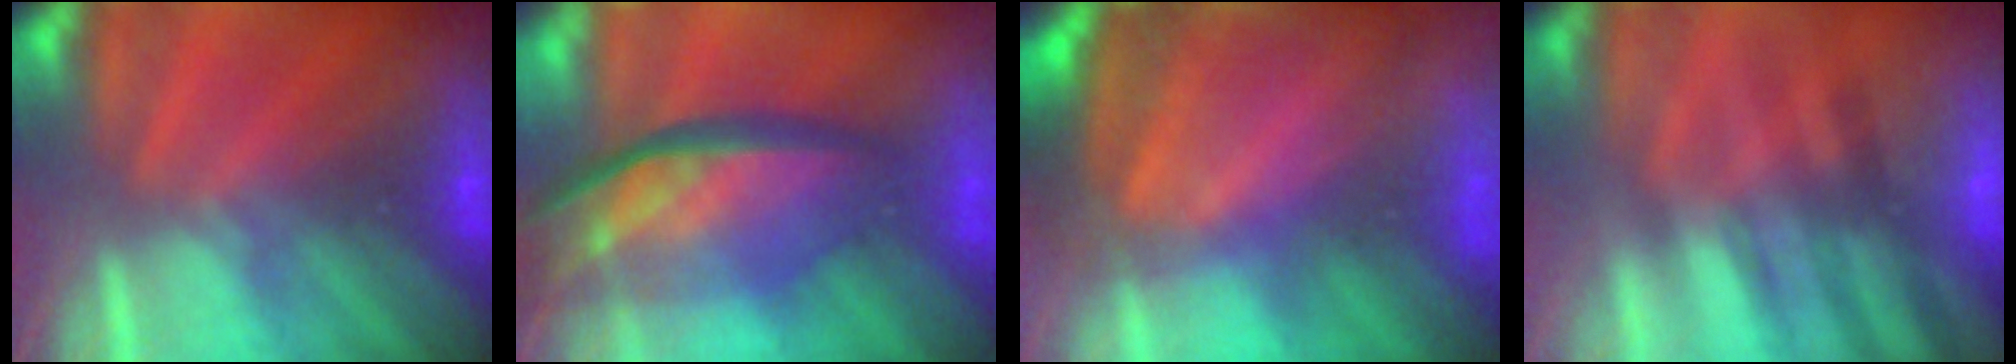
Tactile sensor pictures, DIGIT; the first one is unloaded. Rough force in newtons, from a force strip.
{"total": 7.8}
{"total": 7.9}
{"total": 2.4}